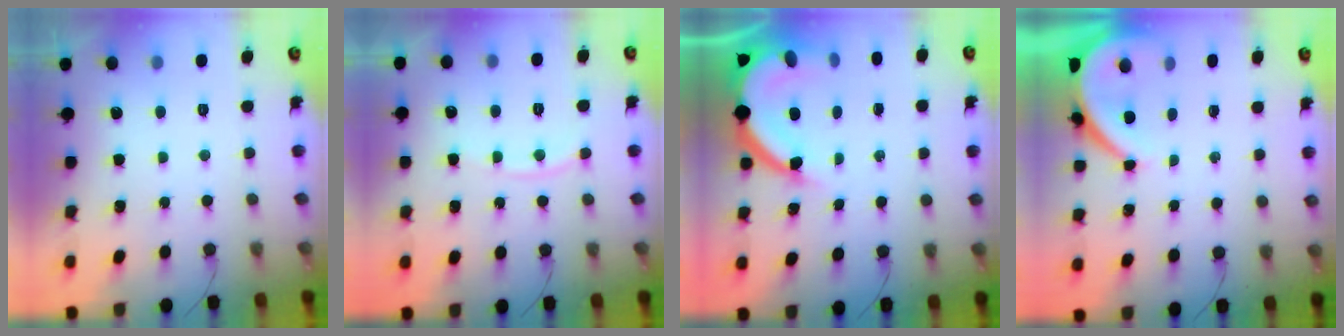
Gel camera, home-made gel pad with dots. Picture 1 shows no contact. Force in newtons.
{"total": 6.9, "press": 6.9, "slide": 1.0}
{"total": 14.3, "press": 14.2, "slide": 1.5}
{"total": 6.6, "press": 6.6, "slide": 0.4}